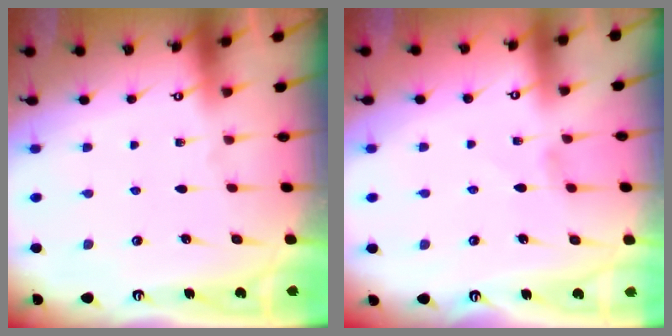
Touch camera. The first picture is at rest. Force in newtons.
{"total": 0.9, "press": 0.9, "slide": 0.3}